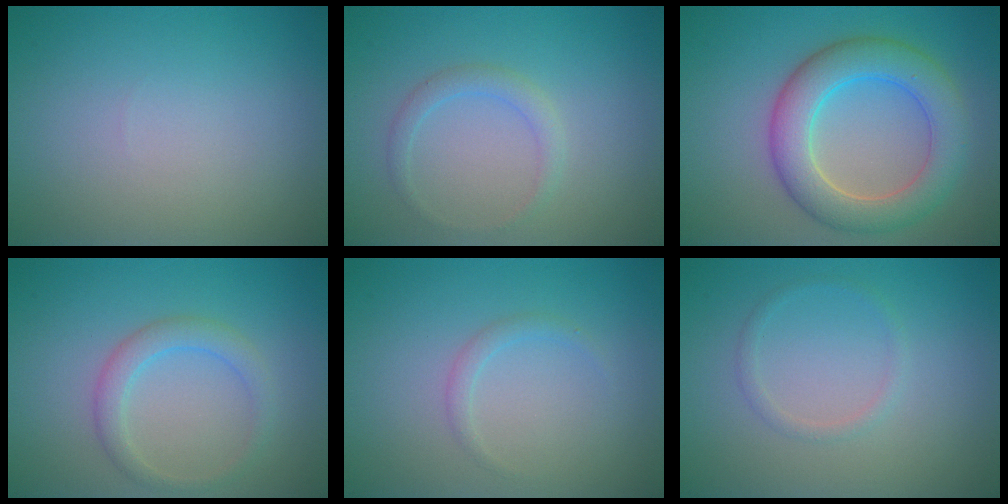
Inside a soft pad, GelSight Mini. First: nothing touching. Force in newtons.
{"total": 1.6, "press": 1.6, "slide": 0.2}
{"total": 6.4, "press": 6.4, "slide": 0.5}
{"total": 2.3, "press": 2.3, "slide": 0.0}
{"total": 1.0, "press": 1.0, "slide": 0.0}
{"total": 1.0, "press": 1.0, "slide": 0.1}